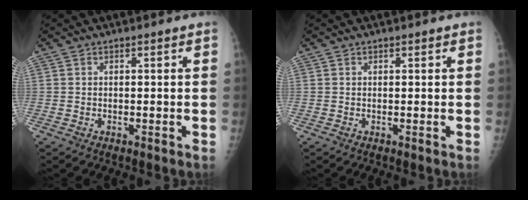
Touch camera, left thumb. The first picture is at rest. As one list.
[{"total": 0.0}]